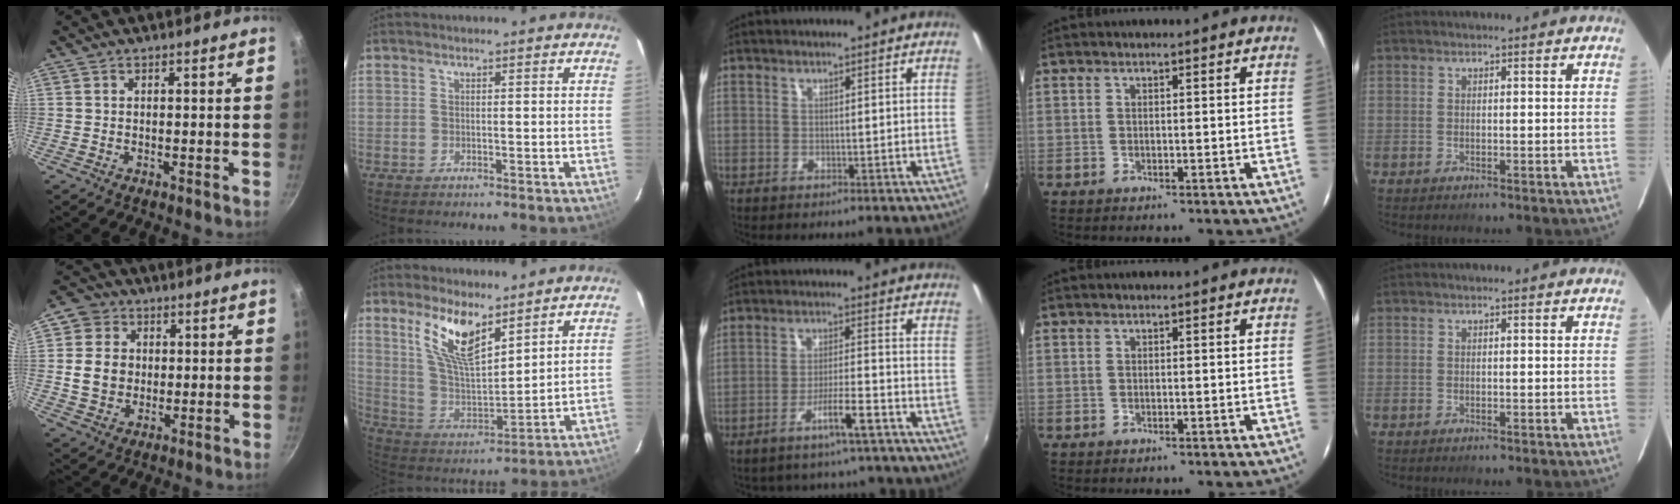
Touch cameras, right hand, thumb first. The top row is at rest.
{"thumb": {"total": 9.0, "force": [1.1, 8.1, 3.8], "torque": [-0.033, 0.004, 0.014]}, "index": {"total": 12.5, "force": [7.9, 4.4, 8.7], "torque": [-0.169, 0.003, 0.162]}, "middle": {"total": 7.5, "force": [-6.2, 1.6, 3.8], "torque": [-0.072, 0.008, -0.091]}}